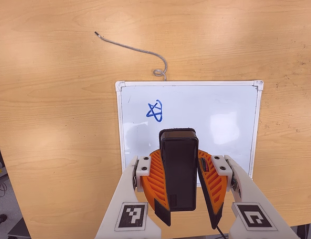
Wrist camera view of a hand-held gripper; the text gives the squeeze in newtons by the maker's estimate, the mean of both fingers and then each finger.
{"total": 11.5, "left": 10.0, "right": 12.9}